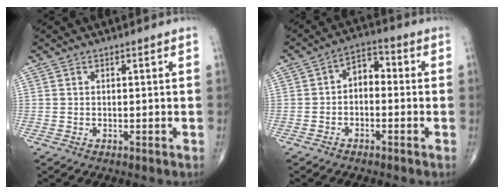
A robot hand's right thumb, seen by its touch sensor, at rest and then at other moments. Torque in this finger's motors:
{"motor_torque": [0.18, -0.17, 0.49, -0.05, 0.08]}